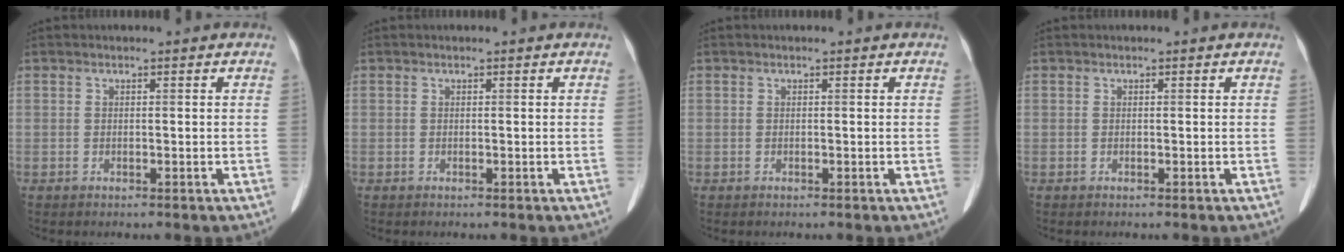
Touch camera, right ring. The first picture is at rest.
{"total": 0.0}
{"total": 0.0}
{"total": 0.0}